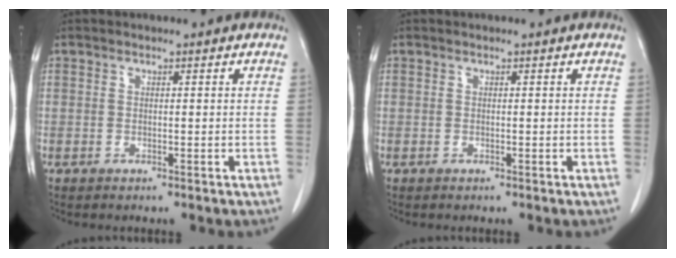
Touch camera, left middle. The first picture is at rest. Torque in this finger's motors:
{"motor_torque": [0.00, 0.00, -0.01, 0.00]}